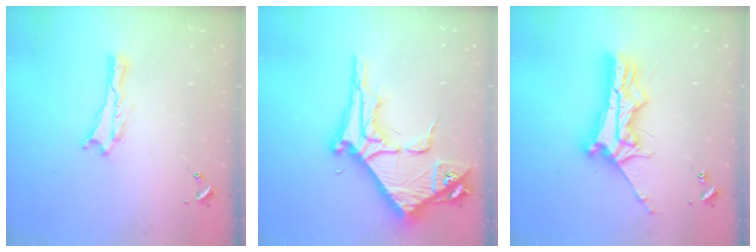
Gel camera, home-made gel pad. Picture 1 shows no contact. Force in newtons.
{"total": 11.0, "press": 10.9, "slide": 1.2}
{"total": 10.4, "press": 10.4, "slide": 1.0}